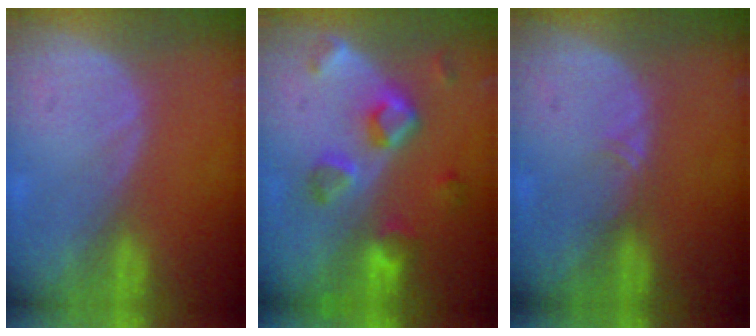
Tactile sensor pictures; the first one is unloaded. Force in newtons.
{"total": 7.7, "press": 7.0, "slide": 3.2}
{"total": 1.1, "press": 1.0, "slide": 0.6}